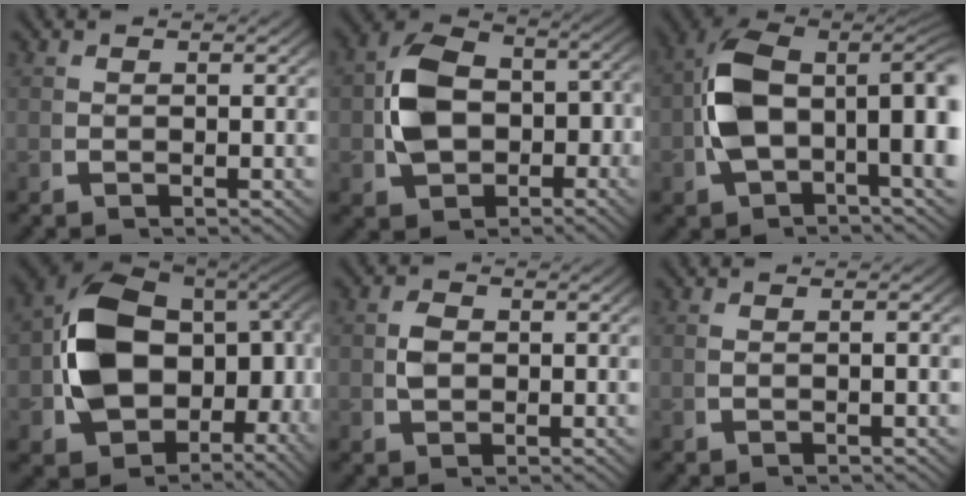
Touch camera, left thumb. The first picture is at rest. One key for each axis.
{"total": 9.9, "fx": -0.9, "fy": 7.6, "fz": 6.3, "tx": -0.138, "ty": -0.024, "tz": -0.002}
{"total": 13.8, "fx": -0.5, "fy": 9.1, "fz": 10.4, "tx": -0.190, "ty": -0.037, "tz": -0.002}
{"total": 20.4, "fx": -1.3, "fy": 14.4, "fz": 14.4, "tx": -0.293, "ty": -0.066, "tz": 0.008}
{"total": 2.1, "fx": 0.2, "fy": 1.6, "fz": 1.4, "tx": -0.031, "ty": -0.004, "tz": 0.004}
{"total": 0.7, "fx": -0.2, "fy": -0.3, "fz": 0.6, "tx": -0.017, "ty": -0.001, "tz": 0.000}